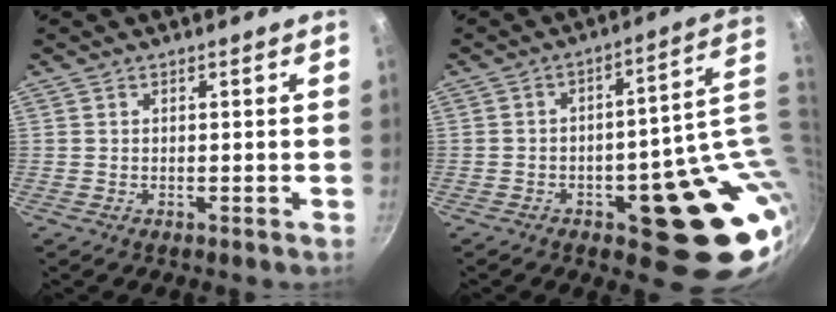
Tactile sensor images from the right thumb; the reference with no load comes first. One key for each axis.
{"total": 20.6, "fx": -0.5, "fy": 9.5, "fz": 18.3, "tx": -0.159, "ty": 0.007, "tz": 0.013}